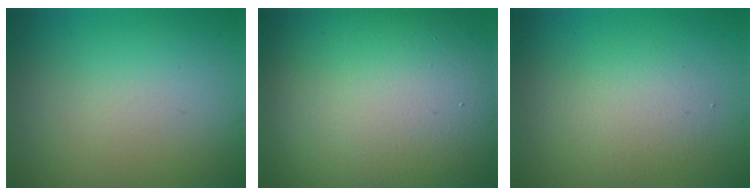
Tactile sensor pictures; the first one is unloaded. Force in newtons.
{"total": 17.1, "press": 17.1, "slide": 1.0}
{"total": 2.5, "press": 2.5, "slide": 0.2}